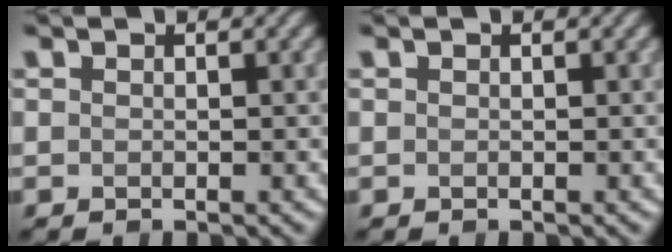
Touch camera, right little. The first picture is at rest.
{"total": 0.0}